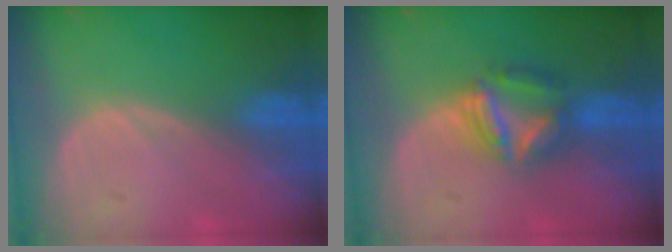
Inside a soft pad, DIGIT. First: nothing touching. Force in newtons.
{"total": 6.2, "press": 6.0, "slide": 1.5}